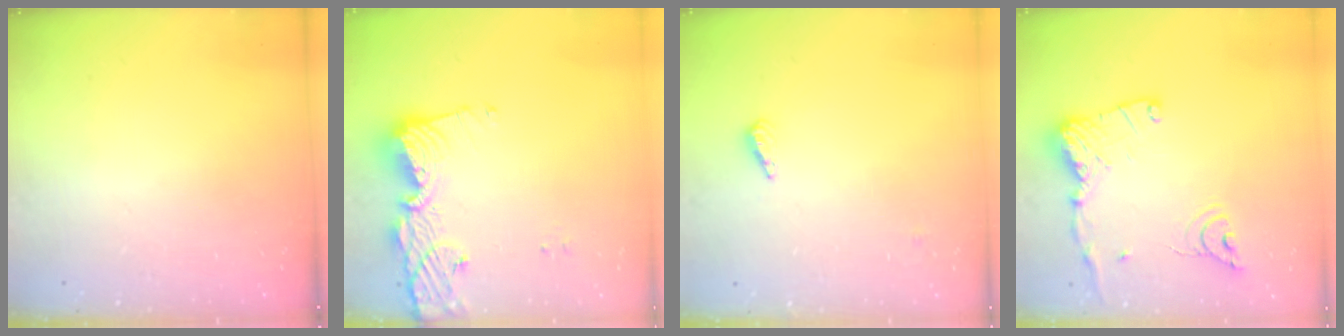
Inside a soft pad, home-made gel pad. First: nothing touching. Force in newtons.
{"total": 12.7, "press": 12.6, "slide": 1.2}
{"total": 3.2, "press": 3.1, "slide": 0.3}
{"total": 15.3, "press": 15.3, "slide": 1.2}